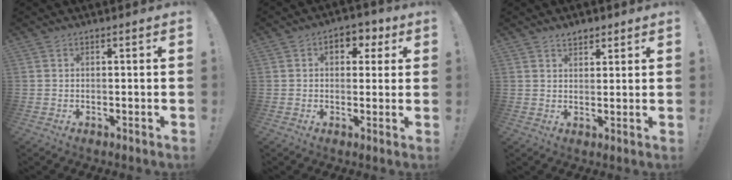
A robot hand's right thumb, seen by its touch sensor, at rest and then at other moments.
{"total": 6.2, "force": [1.8, 4.6, 3.6], "torque": [-0.030, -0.005, 0.027]}
{"total": 3.1, "force": [2.5, 1.6, 0.9], "torque": [-0.003, -0.012, 0.044]}